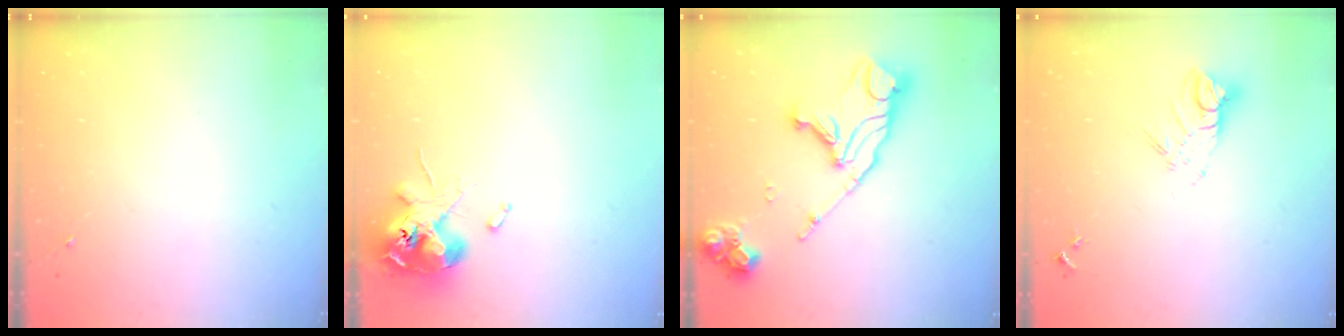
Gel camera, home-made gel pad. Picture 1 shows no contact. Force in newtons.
{"total": 12.1, "press": 11.9, "slide": 2.2}
{"total": 19.5, "press": 19.4, "slide": 2.1}
{"total": 8.8, "press": 8.7, "slide": 0.7}